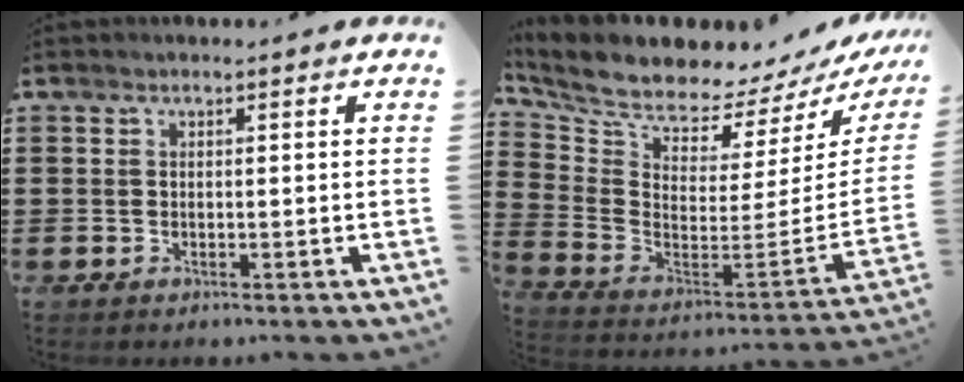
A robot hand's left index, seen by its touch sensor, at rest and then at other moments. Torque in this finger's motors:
{"motor_torque": [1.65, -0.49, 1.05, 0.12]}